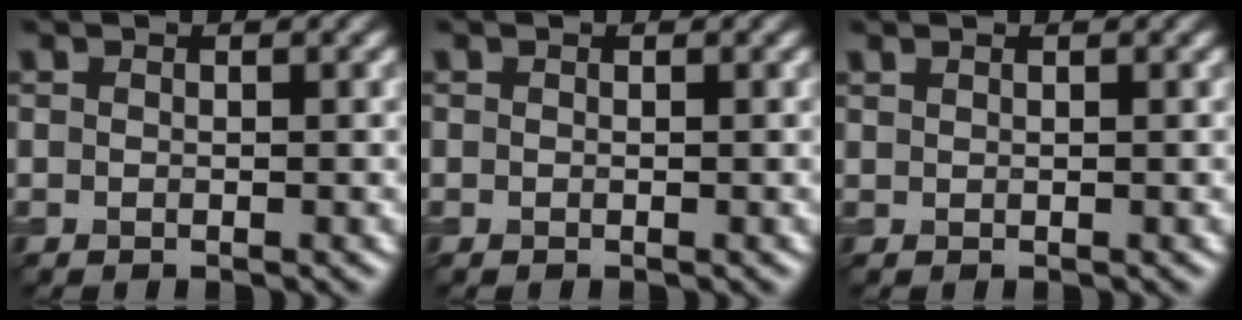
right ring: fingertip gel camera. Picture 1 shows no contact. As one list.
[{"total": 0.0}, {"total": 0.5, "force": [0.5, 0.1, 0.2], "torque": [-0.003, 0.001, 0.009]}]